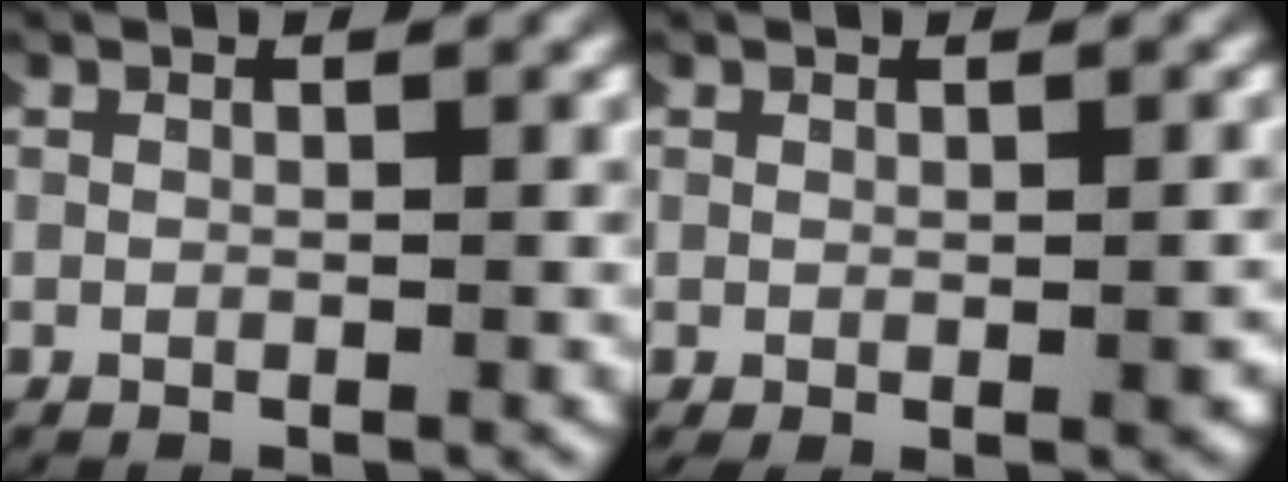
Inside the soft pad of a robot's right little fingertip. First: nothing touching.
{"total": 0.7, "force": [-0.2, 0.2, 0.7], "torque": [-0.013, -0.005, 0.001]}